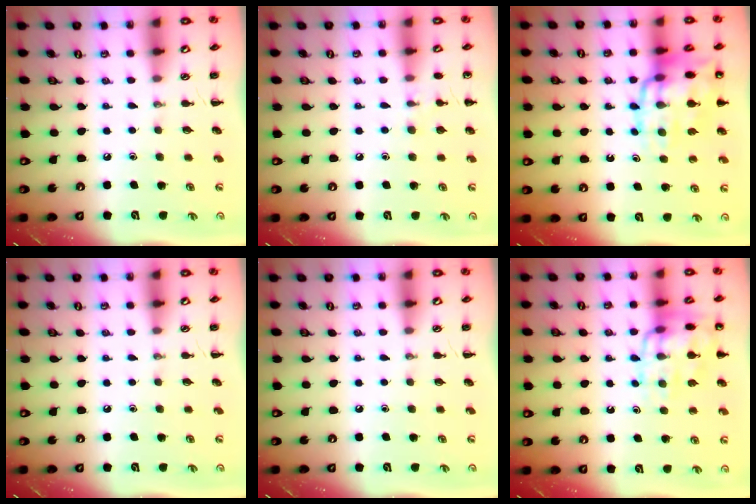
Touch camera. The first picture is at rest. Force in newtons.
{"total": 6.8, "press": 6.6, "slide": 1.8}
{"total": 17.7, "press": 17.5, "slide": 2.2}
{"total": 0.0}
{"total": 0.0}
{"total": 13.6, "press": 13.6, "slide": 0.9}